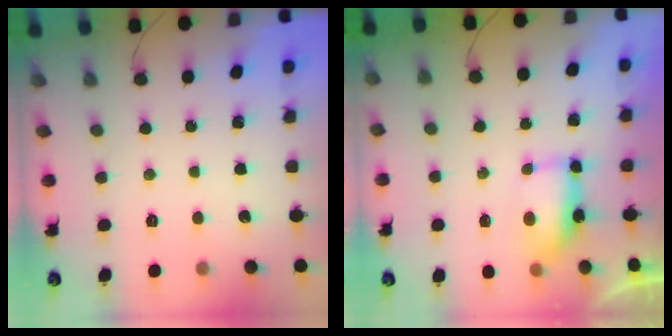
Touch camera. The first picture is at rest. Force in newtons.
{"total": 7.9, "press": 7.4, "slide": 2.9}